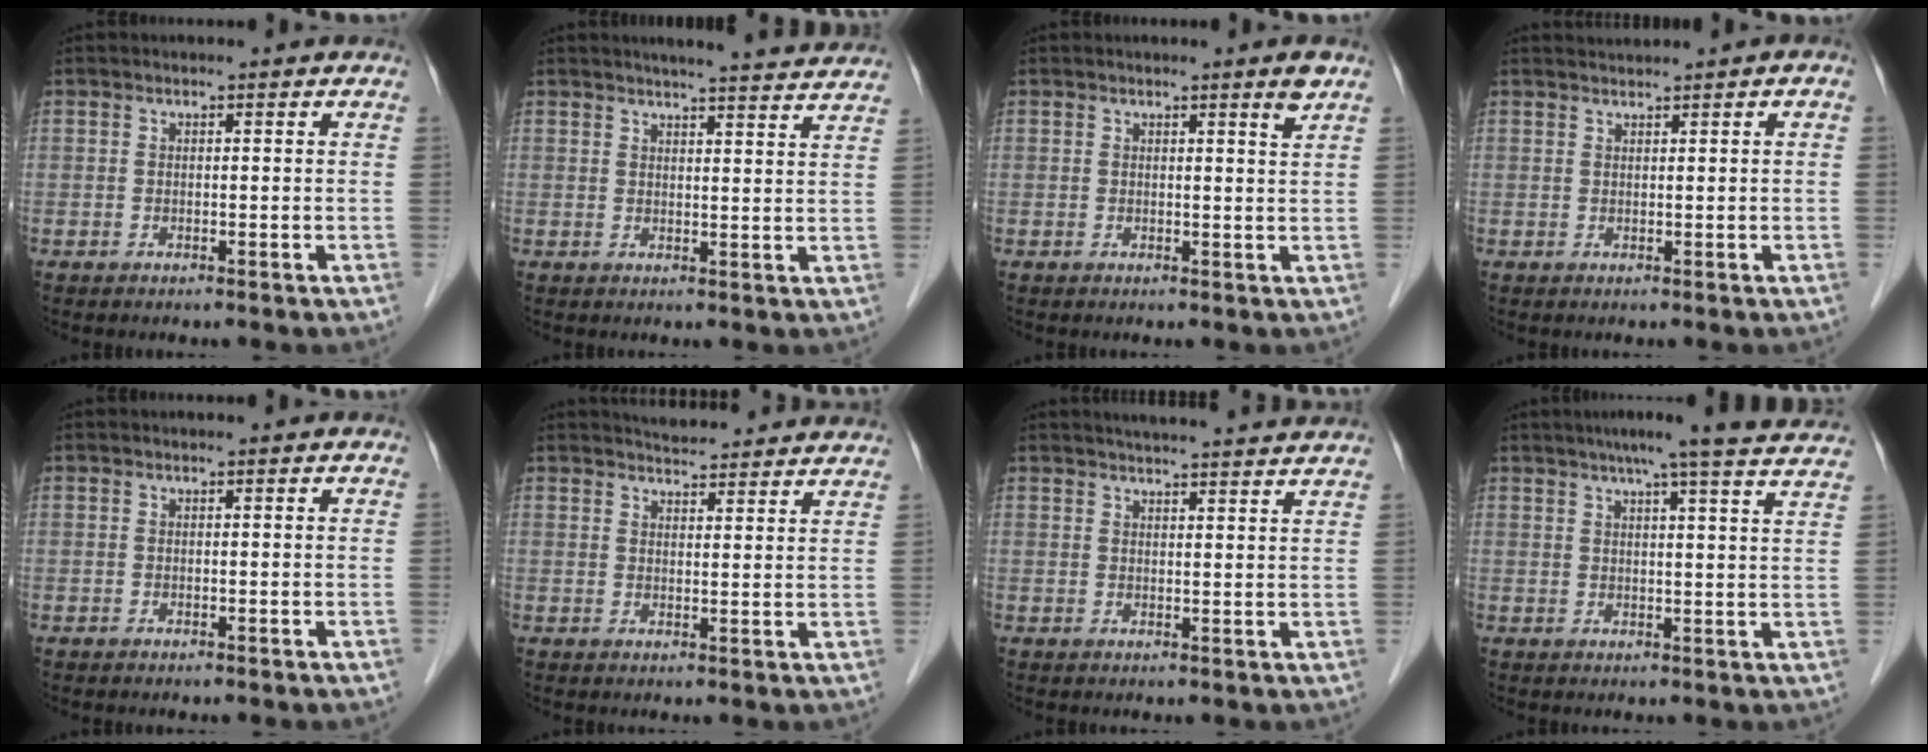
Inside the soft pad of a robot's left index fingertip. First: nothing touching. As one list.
[{"total": 11.9, "force": [11.1, 0.6, 4.3], "torque": [-0.052, -0.003, 0.126]}, {"total": 2.2, "force": [1.5, -0.1, 1.6], "torque": [-0.020, -0.010, 0.022]}, {"total": 1.2, "force": [1.1, 0.1, 0.5], "torque": [0.000, 0.013, 0.023]}, {"total": 0.0}, {"total": 11.2, "force": [10.7, 1.8, 2.7], "torque": [-0.026, 0.010, 0.127]}, {"total": 12.2, "force": [11.4, 0.4, 4.4], "torque": [-0.058, 0.012, 0.140]}, {"total": 18.2, "force": [16.2, 0.0, 8.5], "torque": [-0.117, -0.002, 0.191]}]